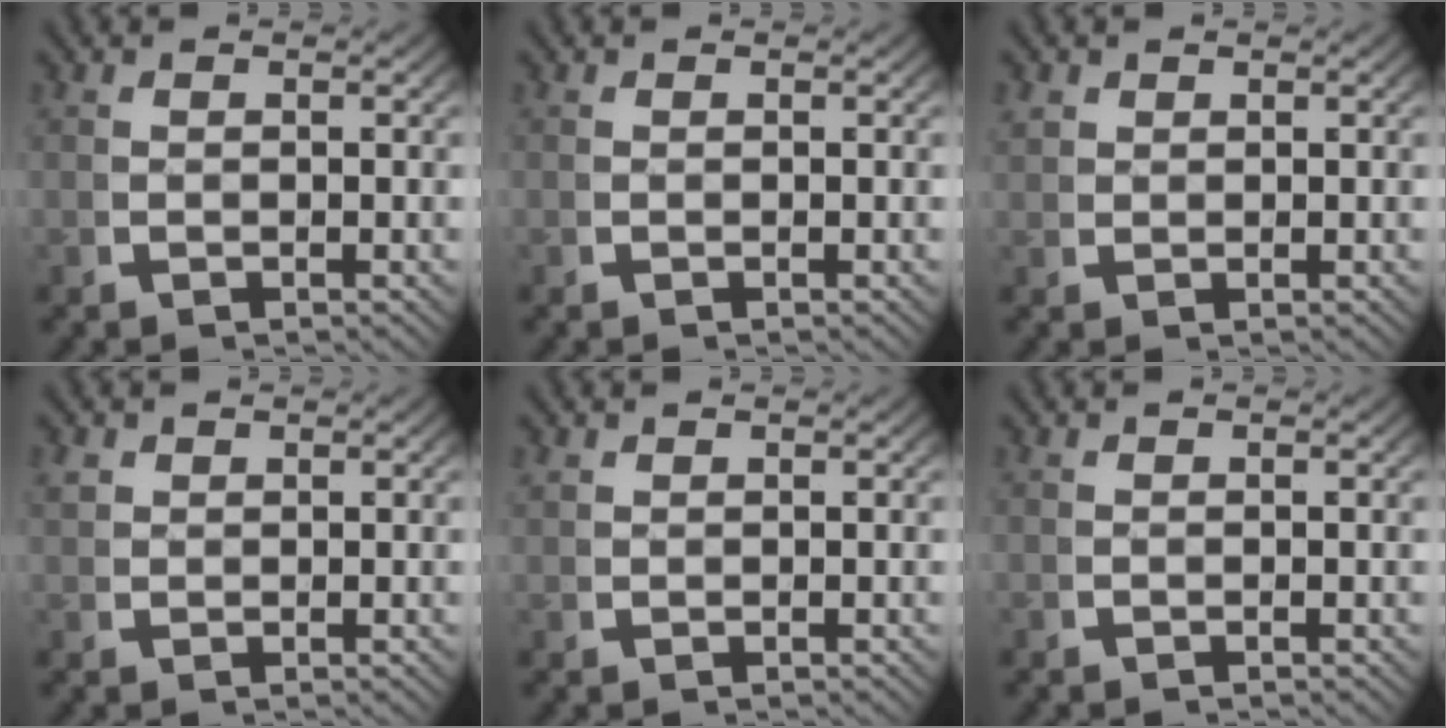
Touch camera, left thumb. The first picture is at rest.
{"total": 0.5, "force": [0.2, -0.5, -0.1], "torque": [0.007, -0.001, 0.004]}
{"total": 1.3, "force": [1.0, 0.7, 0.4], "torque": [-0.007, 0.001, 0.025]}
{"total": 1.4, "force": [1.0, 0.9, 0.5], "torque": [-0.010, 0.001, 0.024]}
{"total": 0.8, "force": [0.8, 0.2, 0.1], "torque": [-0.002, 0.002, 0.020]}
{"total": 0.0}